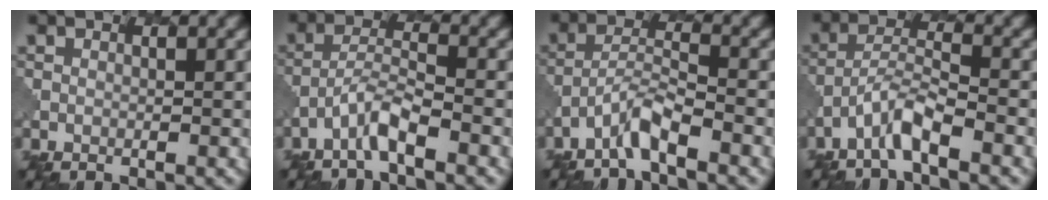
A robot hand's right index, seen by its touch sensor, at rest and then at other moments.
{"total": 2.8, "force": [-2.0, 0.3, 2.0], "torque": [-0.041, 0.010, -0.045]}
{"total": 2.9, "force": [-2.3, 0.3, 1.8], "torque": [-0.038, 0.009, -0.050]}
{"total": 3.2, "force": [-2.3, 0.4, 2.2], "torque": [-0.045, 0.010, -0.051]}